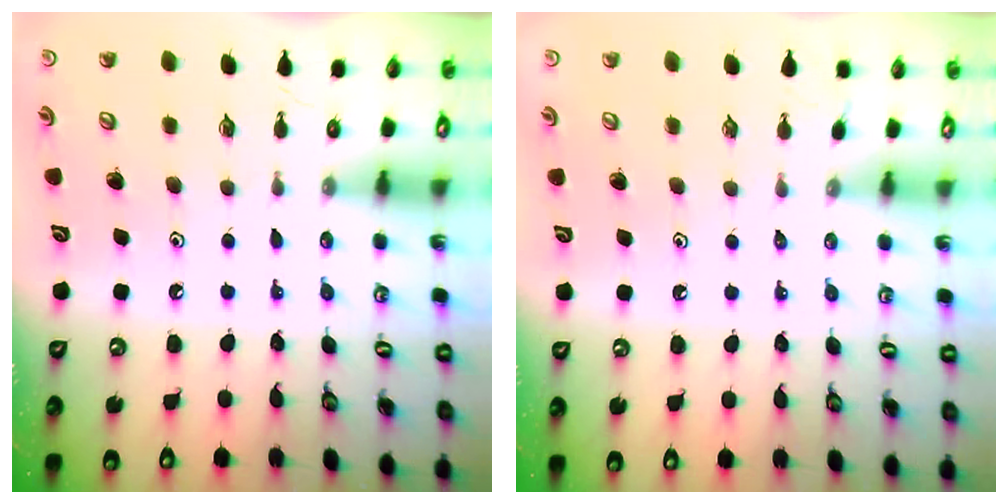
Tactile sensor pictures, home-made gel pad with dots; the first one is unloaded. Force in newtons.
{"total": 1.9, "press": 1.9, "slide": 0.4}